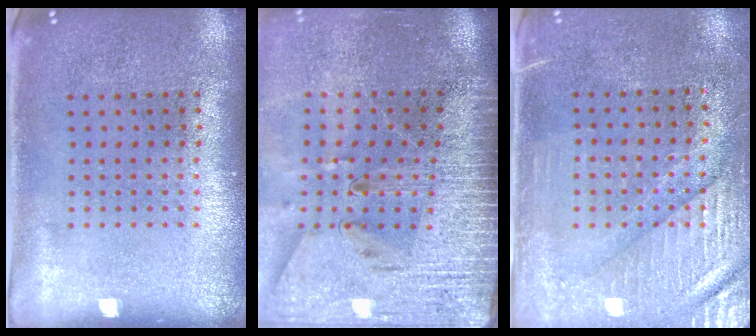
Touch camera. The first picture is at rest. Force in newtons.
{"total": 3.6, "press": 3.0, "slide": 2.0}
{"total": 3.4, "press": 3.0, "slide": 1.7}